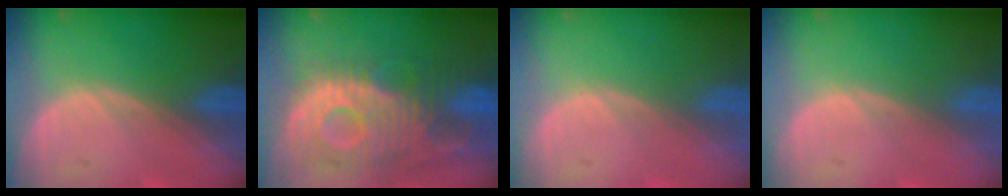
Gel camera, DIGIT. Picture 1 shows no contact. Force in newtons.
{"total": 11.8, "press": 10.6, "slide": 5.2}
{"total": 0.0}
{"total": 0.0}